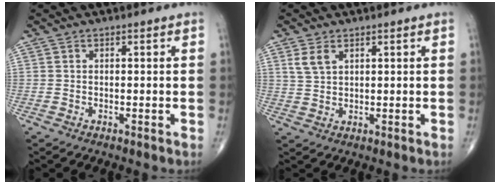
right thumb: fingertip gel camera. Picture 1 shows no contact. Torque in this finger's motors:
{"motor_torque": [-0.13, 0.14, 0.15, 0.06, 0.02]}